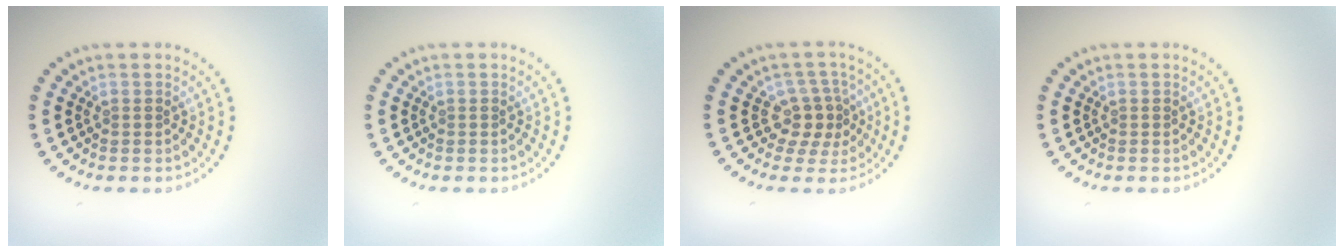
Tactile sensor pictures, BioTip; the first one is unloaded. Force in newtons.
{"total": 0.0}
{"total": 3.0, "press": 2.4, "slide": 1.8}
{"total": 0.0}